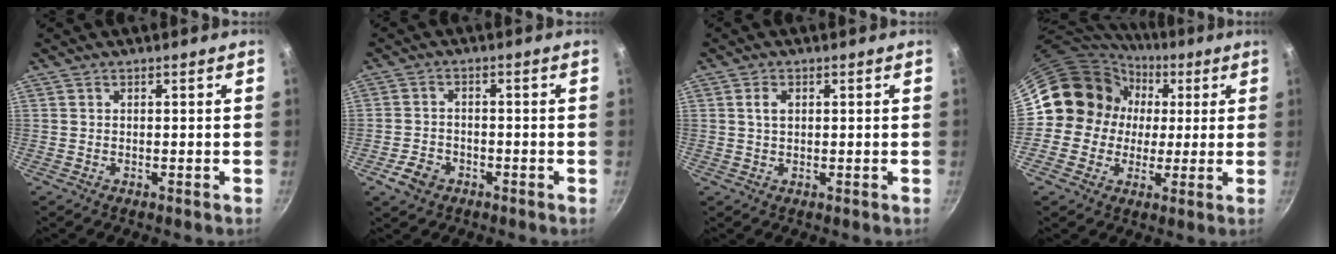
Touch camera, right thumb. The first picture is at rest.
{"total": 4.6, "force": [-2.5, 3.2, 2.2], "torque": [-0.039, 0.021, -0.045]}
{"total": 2.2, "force": [0.6, 1.4, 1.6], "torque": [-0.025, 0.002, 0.012]}
{"total": 13.7, "force": [2.7, 12.7, 4.4], "torque": [-0.049, 0.016, 0.038]}